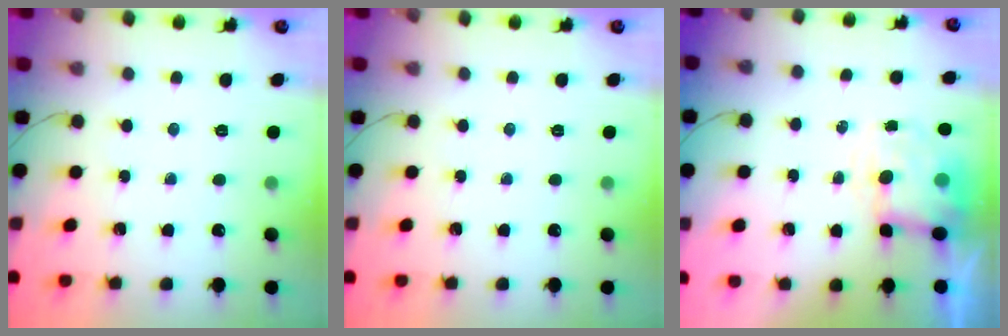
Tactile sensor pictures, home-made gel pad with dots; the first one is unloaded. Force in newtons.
{"total": 0.0}
{"total": 7.3, "press": 7.2, "slide": 1.4}